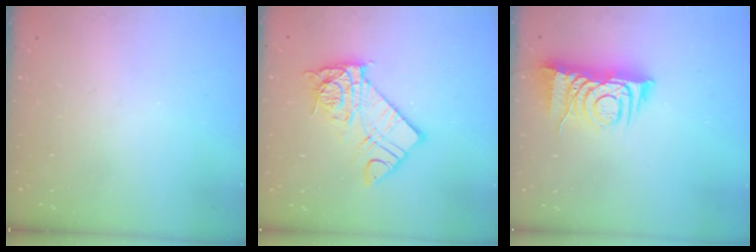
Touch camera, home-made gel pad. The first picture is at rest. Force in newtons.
{"total": 11.5, "press": 11.4, "slide": 1.0}
{"total": 9.1, "press": 9.0, "slide": 1.0}